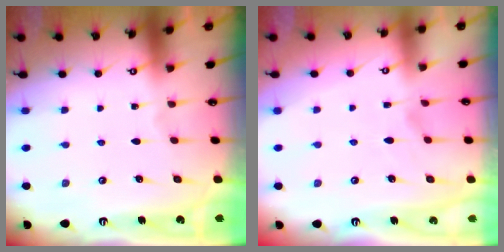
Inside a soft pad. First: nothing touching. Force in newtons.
{"total": 3.7, "press": 3.5, "slide": 1.1}